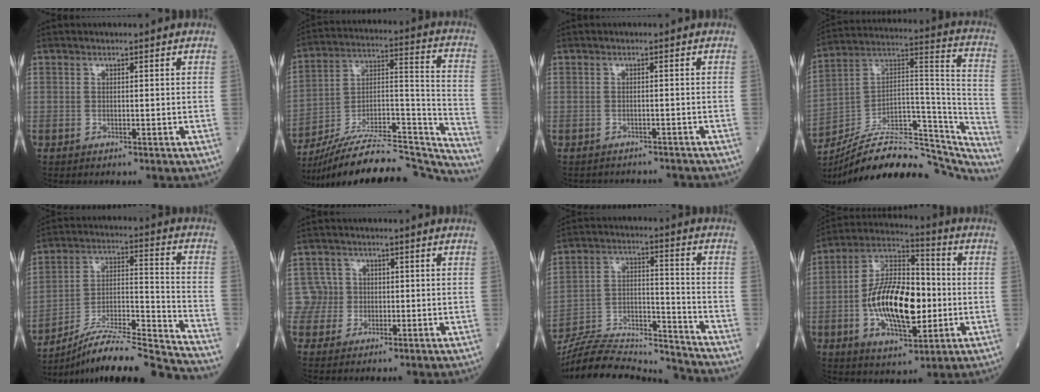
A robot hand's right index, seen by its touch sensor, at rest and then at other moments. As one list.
[{"total": 28.9, "force": [-26.9, 3.5, 9.9], "torque": [-0.120, 0.020, -0.405]}, {"total": 5.9, "force": [-5.7, 1.2, 0.8], "torque": [-0.002, 0.003, -0.068]}, {"total": 29.5, "force": [-25.7, 7.4, 12.5], "torque": [-0.153, 0.034, -0.379]}, {"total": 21.2, "force": [-19.6, -0.8, 7.9], "torque": [-0.124, 0.001, -0.321]}, {"total": 3.5, "force": [0.2, 3.4, -0.8], "torque": [0.036, 0.010, -0.001]}, {"total": 20.7, "force": [-20.0, 1.0, 5.3], "torque": [-0.113, 0.013, -0.326]}, {"total": 17.3, "force": [-2.3, 7.2, 15.5], "torque": [-0.293, 0.012, -0.039]}]